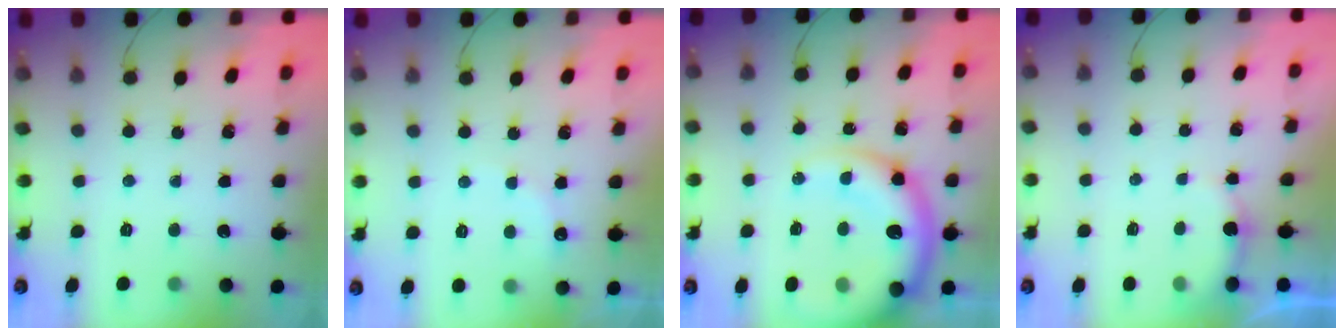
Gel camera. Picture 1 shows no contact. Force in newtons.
{"total": 7.5, "press": 7.3, "slide": 1.6}
{"total": 16.0, "press": 15.6, "slide": 3.6}
{"total": 2.7, "press": 2.6, "slide": 0.6}